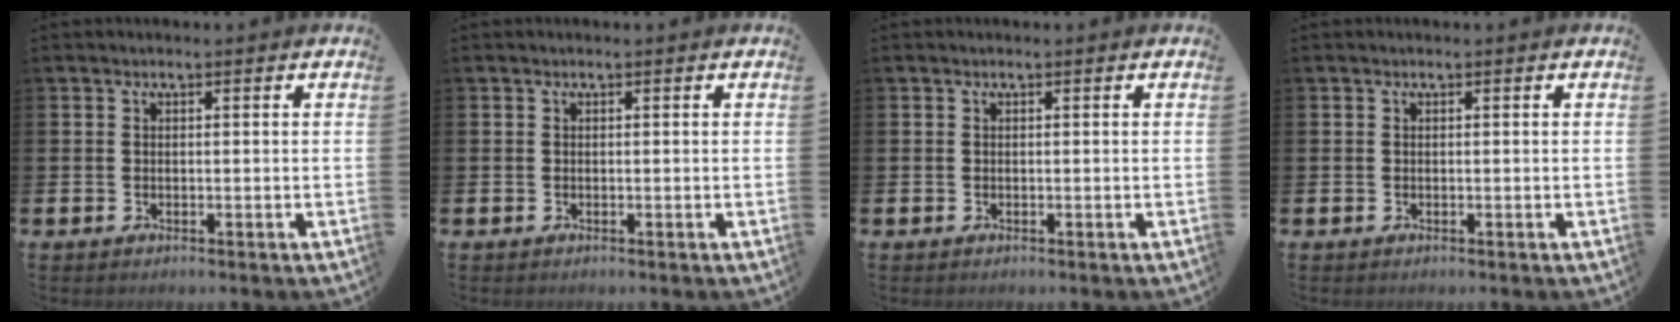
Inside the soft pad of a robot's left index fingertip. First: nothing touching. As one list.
[{"total": 0.0}, {"total": 0.0}, {"total": 0.0}]